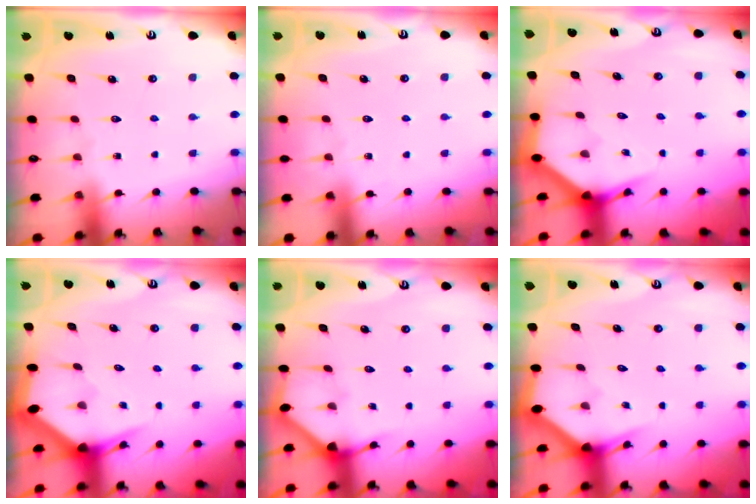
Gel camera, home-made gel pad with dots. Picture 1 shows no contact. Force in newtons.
{"total": 2.2, "press": 2.2, "slide": 0.3}
{"total": 3.8, "press": 3.8, "slide": 0.2}
{"total": 3.5, "press": 3.5, "slide": 0.0}
{"total": 2.3, "press": 2.3, "slide": 0.2}
{"total": 2.7, "press": 2.7, "slide": 0.1}